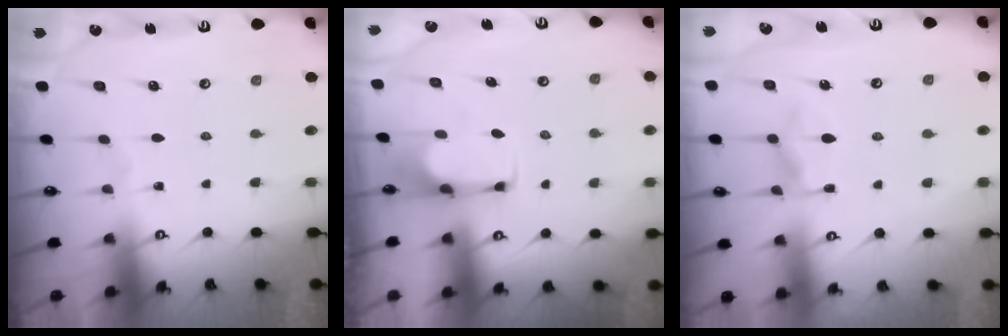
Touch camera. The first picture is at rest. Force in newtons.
{"total": 2.6, "press": 2.5, "slide": 0.9}
{"total": 2.6, "press": 2.1, "slide": 1.5}